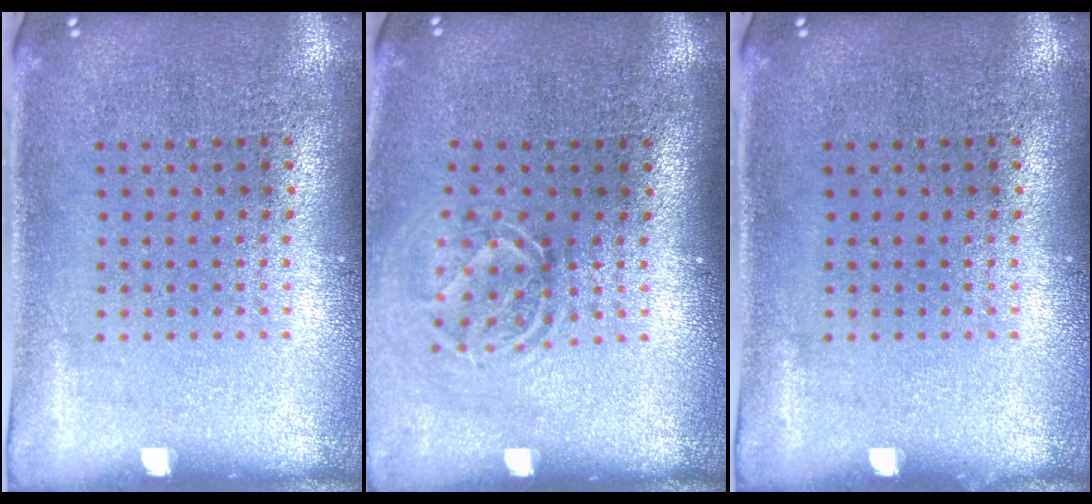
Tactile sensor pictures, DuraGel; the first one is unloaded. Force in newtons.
{"total": 1.7, "press": 1.2, "slide": 1.2}
{"total": 0.0}